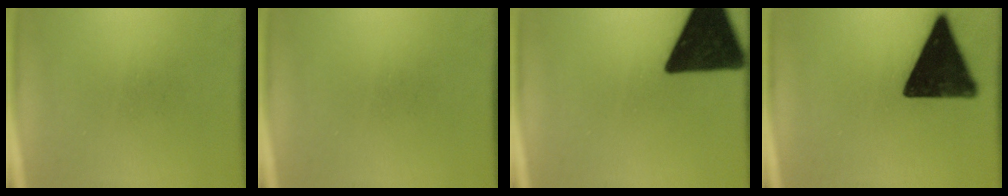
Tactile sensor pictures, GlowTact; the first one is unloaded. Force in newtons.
{"total": 0.0}
{"total": 18.3}
{"total": 16.3}